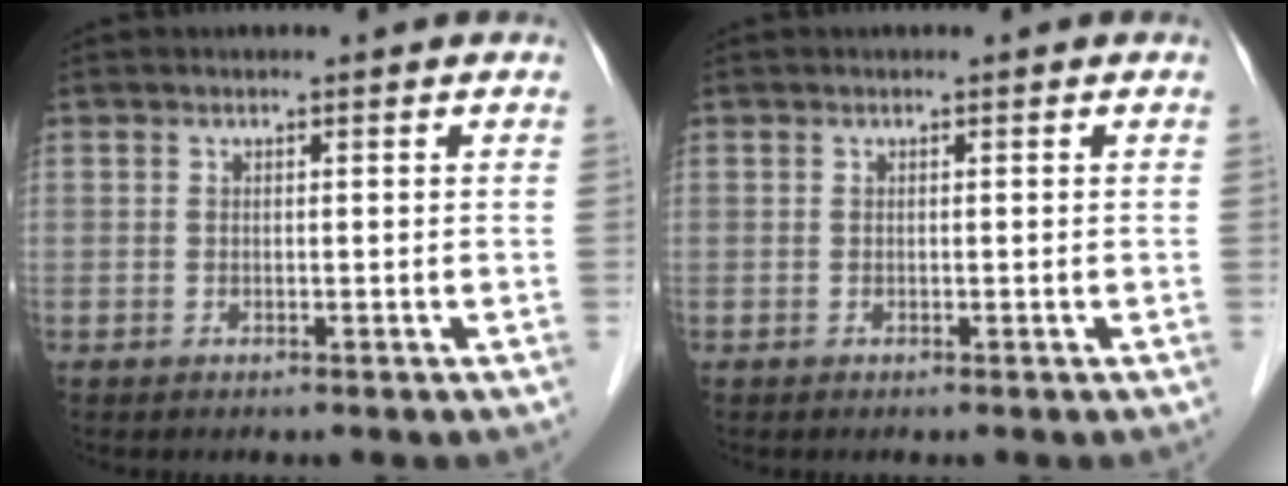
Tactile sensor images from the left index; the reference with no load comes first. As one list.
[{"total": 0.0}]